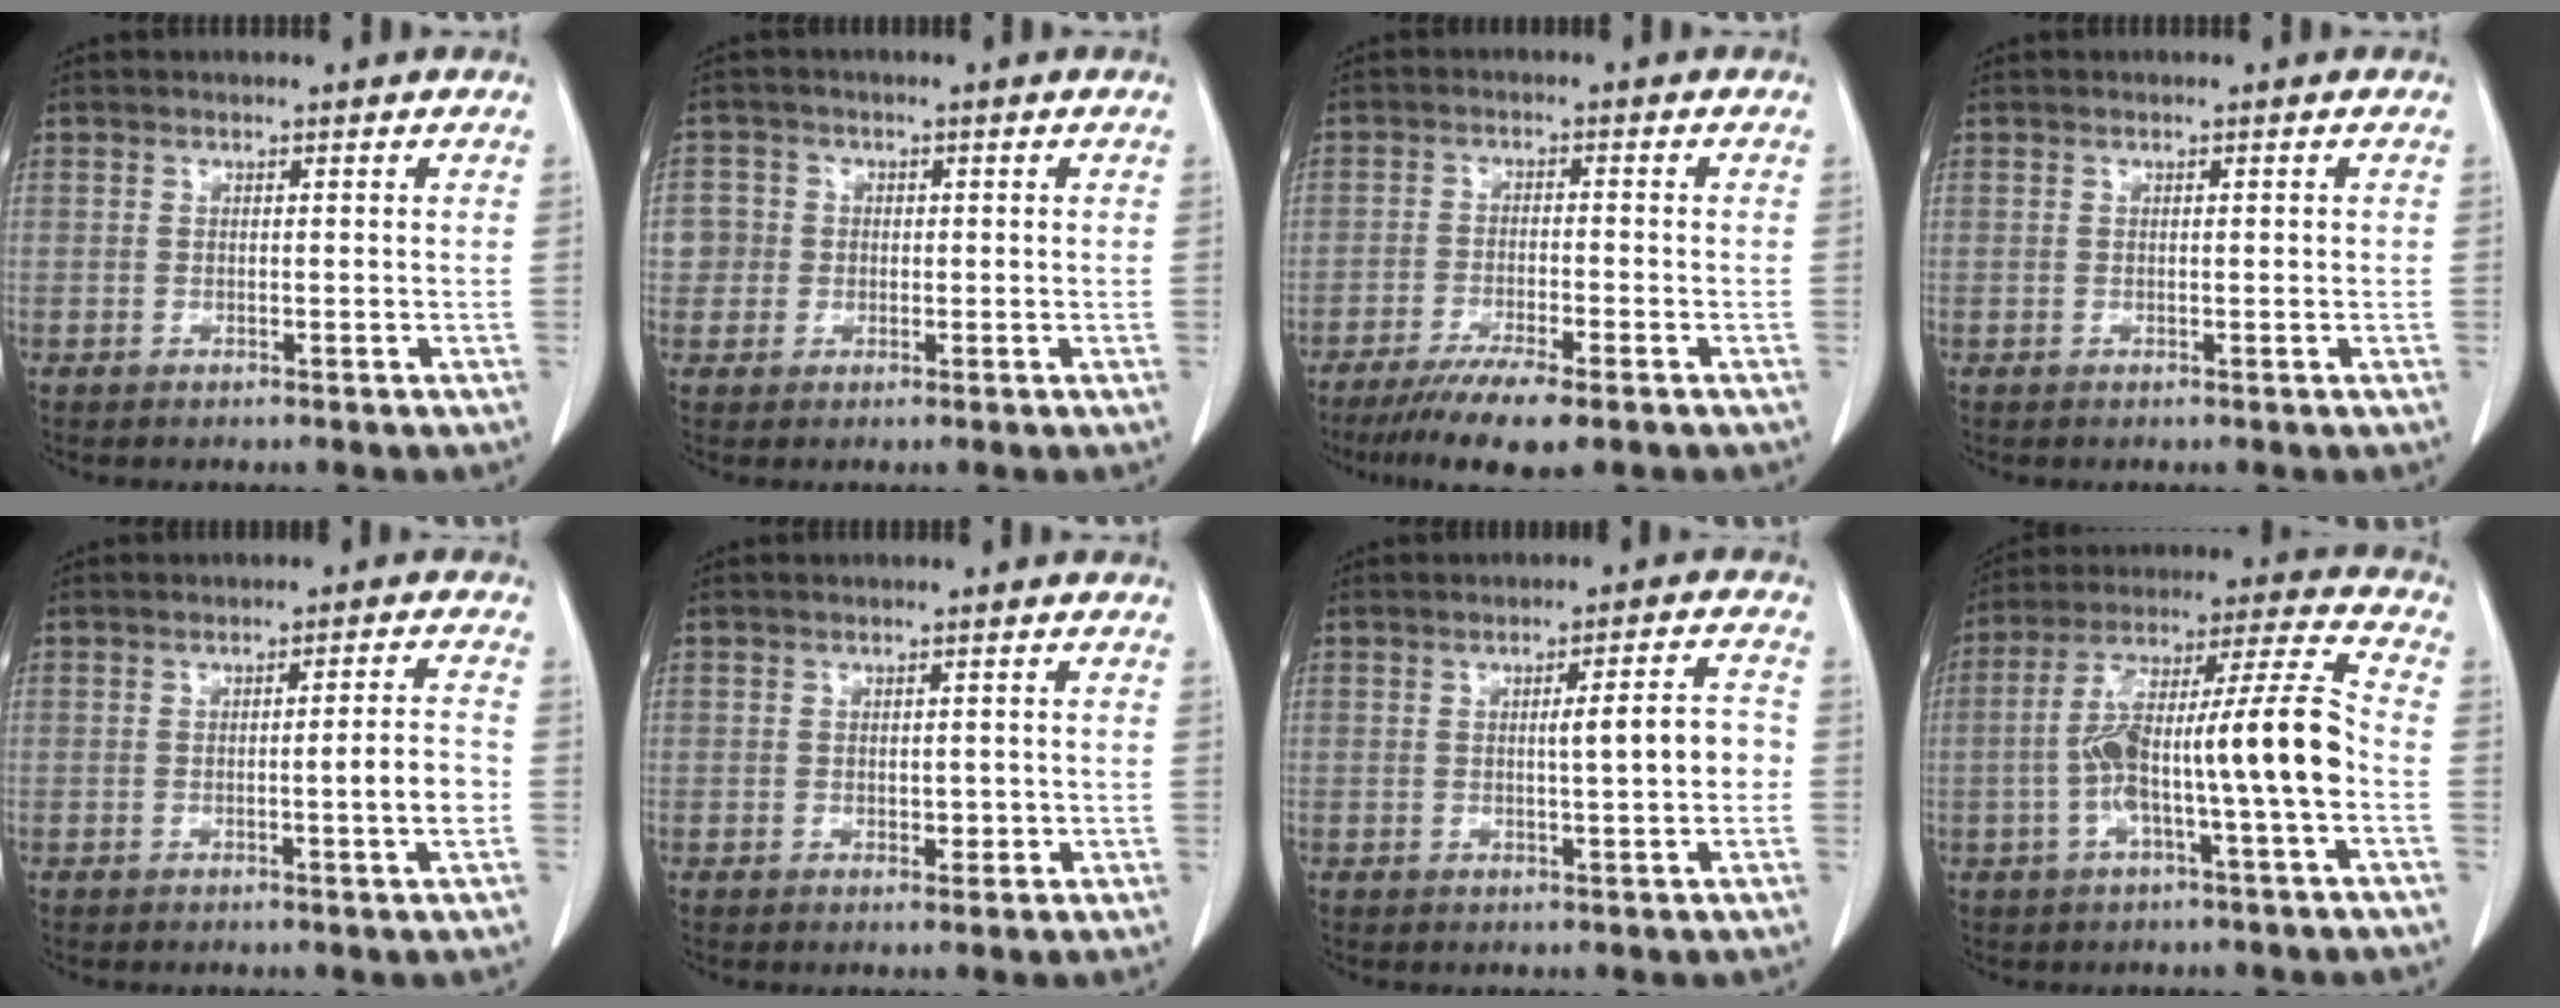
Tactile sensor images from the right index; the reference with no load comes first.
{"total": 3.8, "force": [0.0, 3.8, 0.2], "torque": [0.008, 0.012, -0.002]}
{"total": 8.2, "force": [-5.9, 0.6, 5.7], "torque": [-0.090, -0.018, -0.094]}
{"total": 0.5, "force": [0.0, 0.1, 0.5], "torque": [-0.009, 0.000, 0.001]}
{"total": 4.6, "force": [-1.2, -0.3, 4.5], "torque": [-0.062, 0.001, -0.018]}
{"total": 1.8, "force": [-0.2, 1.2, 1.3], "torque": [-0.017, 0.000, 0.002]}
{"total": 5.6, "force": [-0.2, 0.5, 5.6], "torque": [-0.080, 0.010, -0.003]}
{"total": 15.1, "force": [-2.8, 0.7, 14.8], "torque": [-0.261, 0.030, -0.050]}